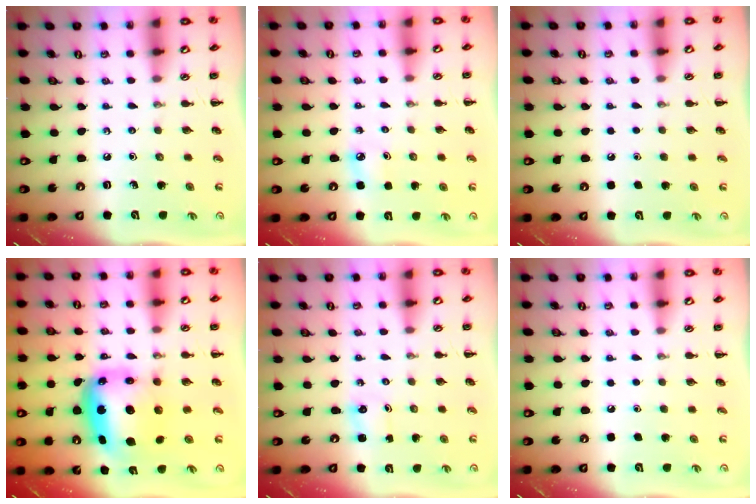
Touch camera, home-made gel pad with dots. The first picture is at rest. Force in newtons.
{"total": 4.2, "press": 4.0, "slide": 1.3}
{"total": 1.6, "press": 1.6, "slide": 0.1}
{"total": 9.0, "press": 8.6, "slide": 2.6}
{"total": 0.9, "press": 0.8, "slide": 0.2}
{"total": 1.7, "press": 1.6, "slide": 0.1}